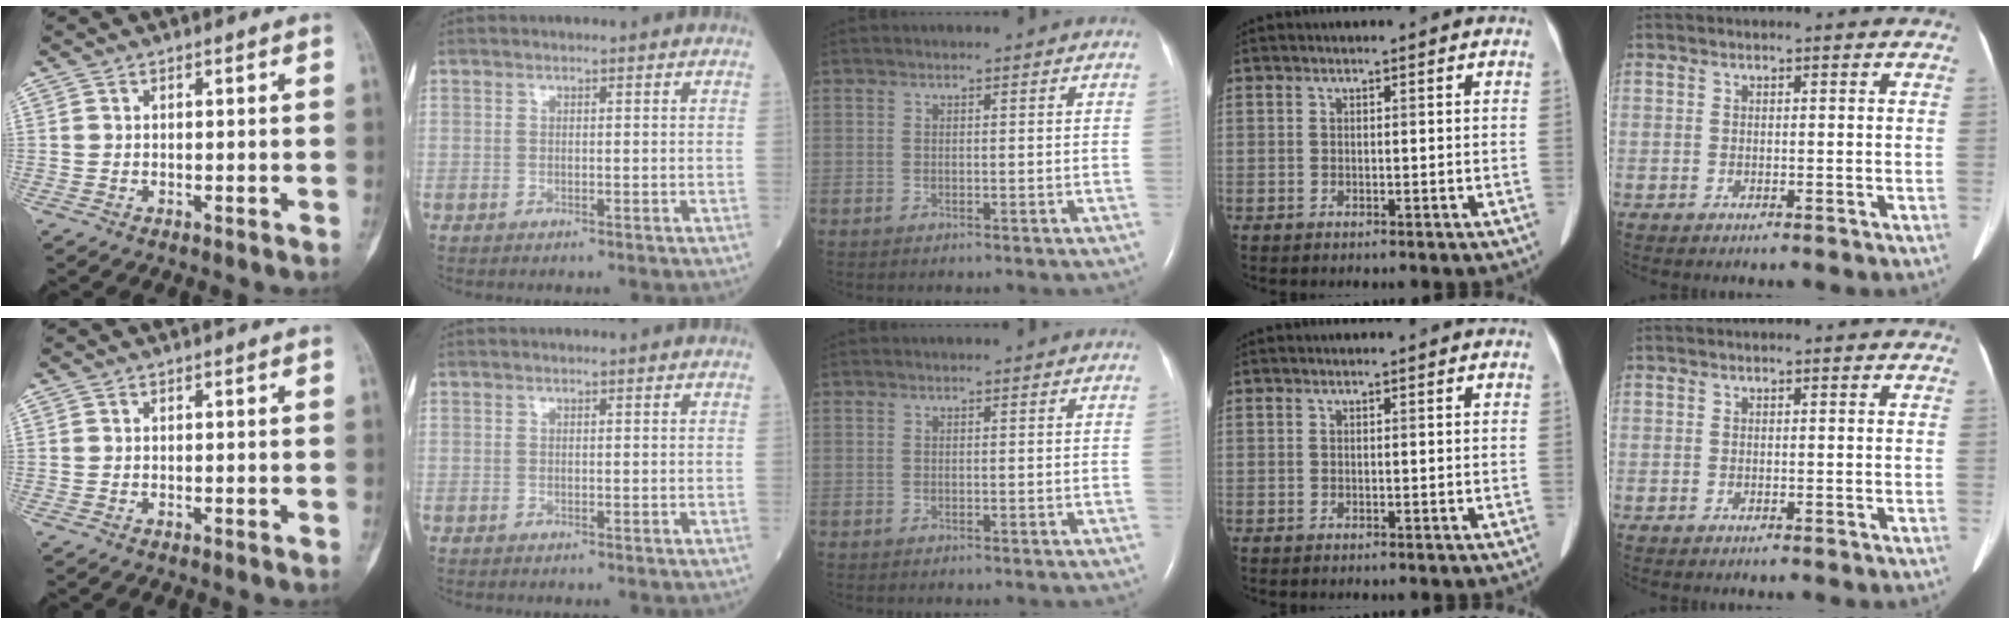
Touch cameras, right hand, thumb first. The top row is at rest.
{}